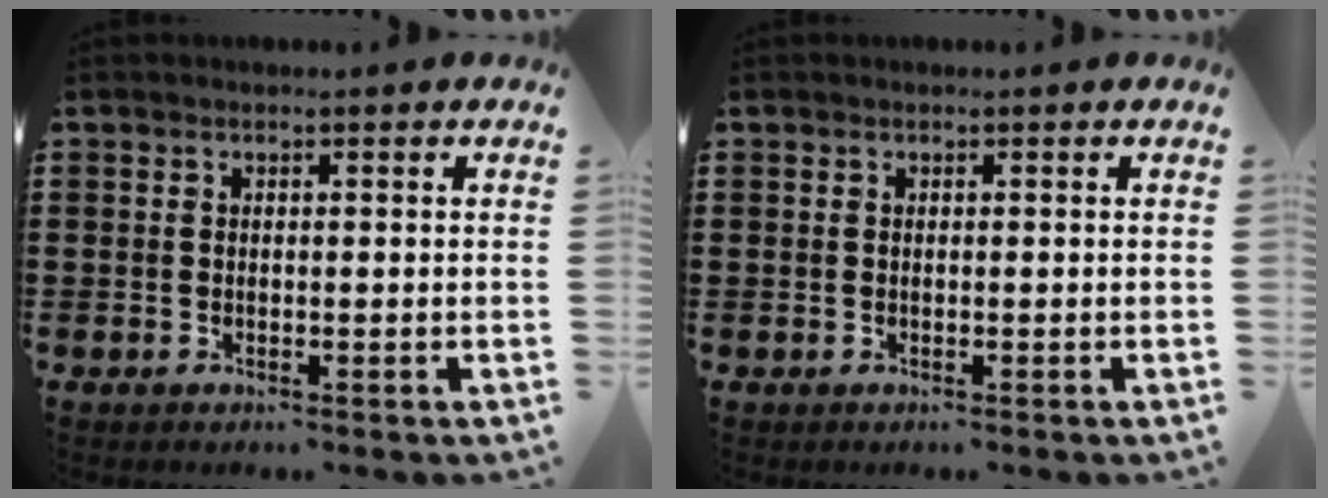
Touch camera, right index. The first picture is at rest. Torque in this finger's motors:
{"motor_torque": [-1.04, 1.10, -1.05, -0.21]}